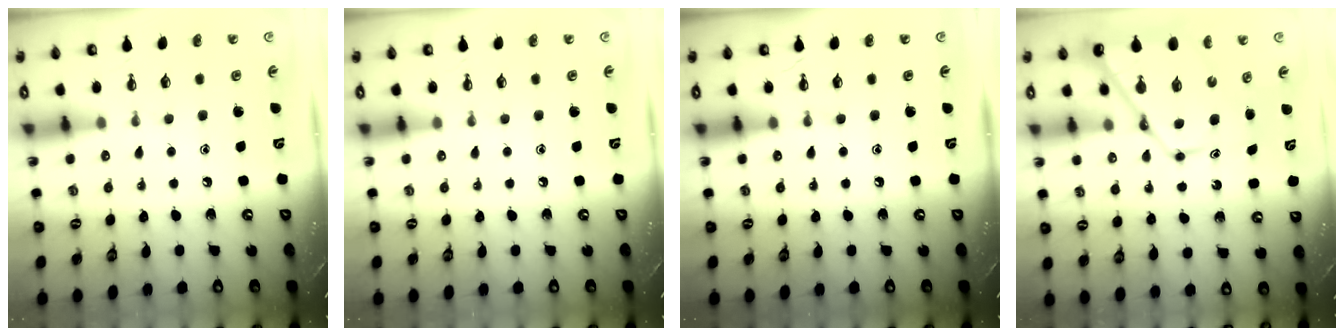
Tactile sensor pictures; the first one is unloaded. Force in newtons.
{"total": 0.0}
{"total": 0.0}
{"total": 13.9, "press": 13.8, "slide": 1.4}